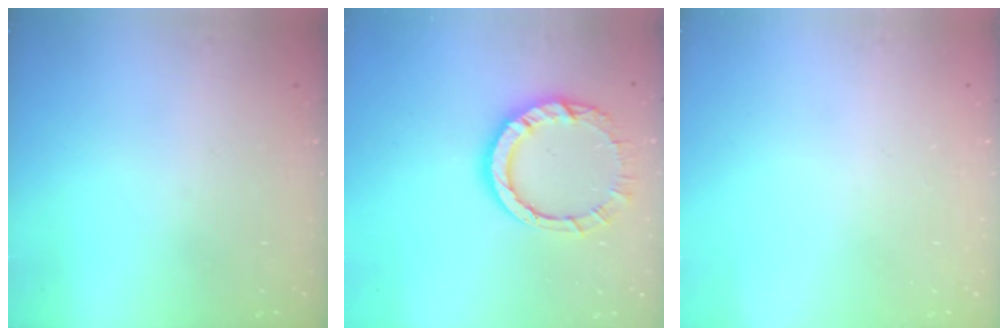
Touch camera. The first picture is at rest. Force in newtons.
{"total": 10.2, "press": 10.2, "slide": 0.9}
{"total": 0.0}